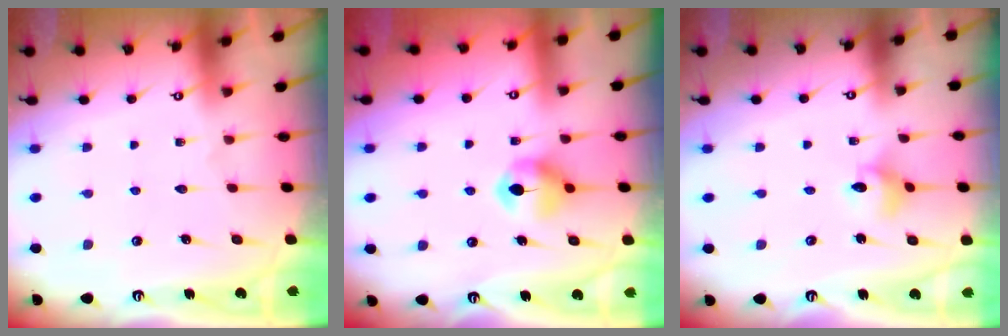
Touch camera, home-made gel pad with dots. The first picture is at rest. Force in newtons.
{"total": 6.4, "press": 6.4, "slide": 0.5}
{"total": 4.5, "press": 4.5, "slide": 0.5}